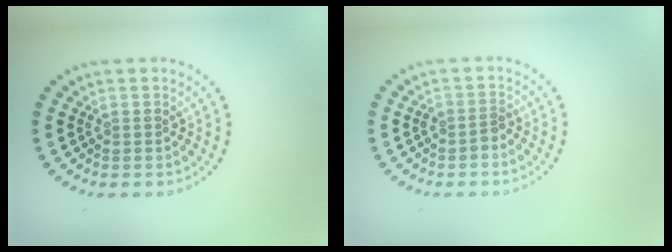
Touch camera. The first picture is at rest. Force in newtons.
{"total": 1.0, "press": 0.8, "slide": 0.7}